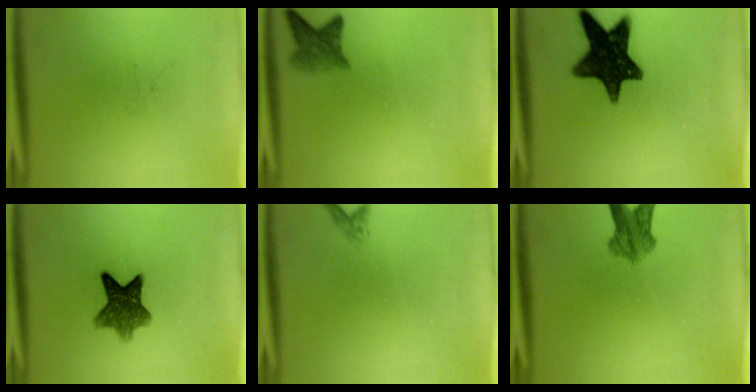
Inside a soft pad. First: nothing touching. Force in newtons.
{"total": 3.4}
{"total": 14.9}
{"total": 8.0}
{"total": 1.0}
{"total": 4.8}